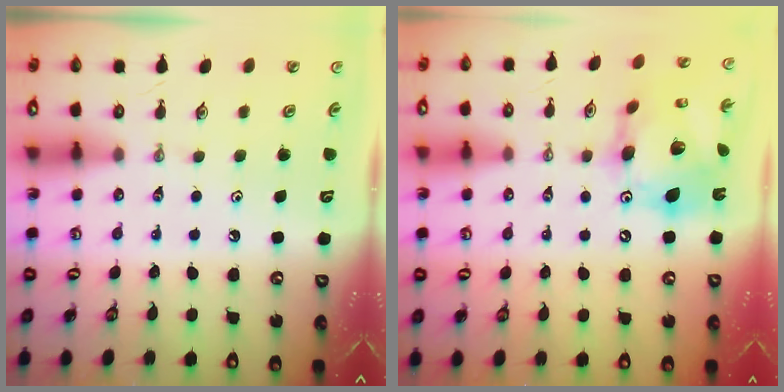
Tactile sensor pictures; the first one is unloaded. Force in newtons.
{"total": 17.3, "press": 17.2, "slide": 1.8}